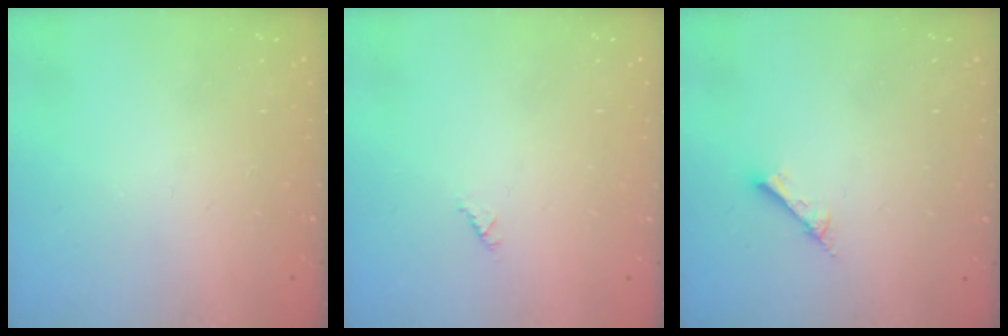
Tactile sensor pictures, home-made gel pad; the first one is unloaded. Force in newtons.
{"total": 0.6, "press": 0.6, "slide": 0.2}
{"total": 2.6, "press": 2.6, "slide": 0.1}